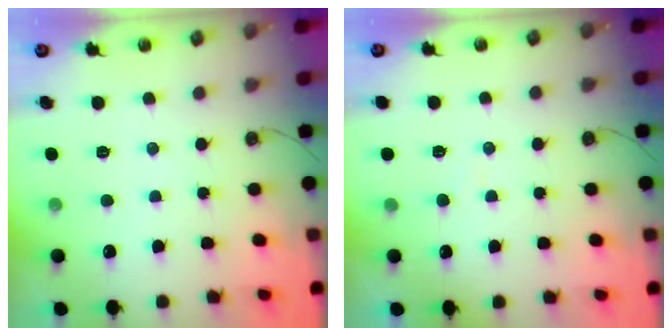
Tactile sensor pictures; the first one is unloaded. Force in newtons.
{"total": 2.7, "press": 2.6, "slide": 0.3}